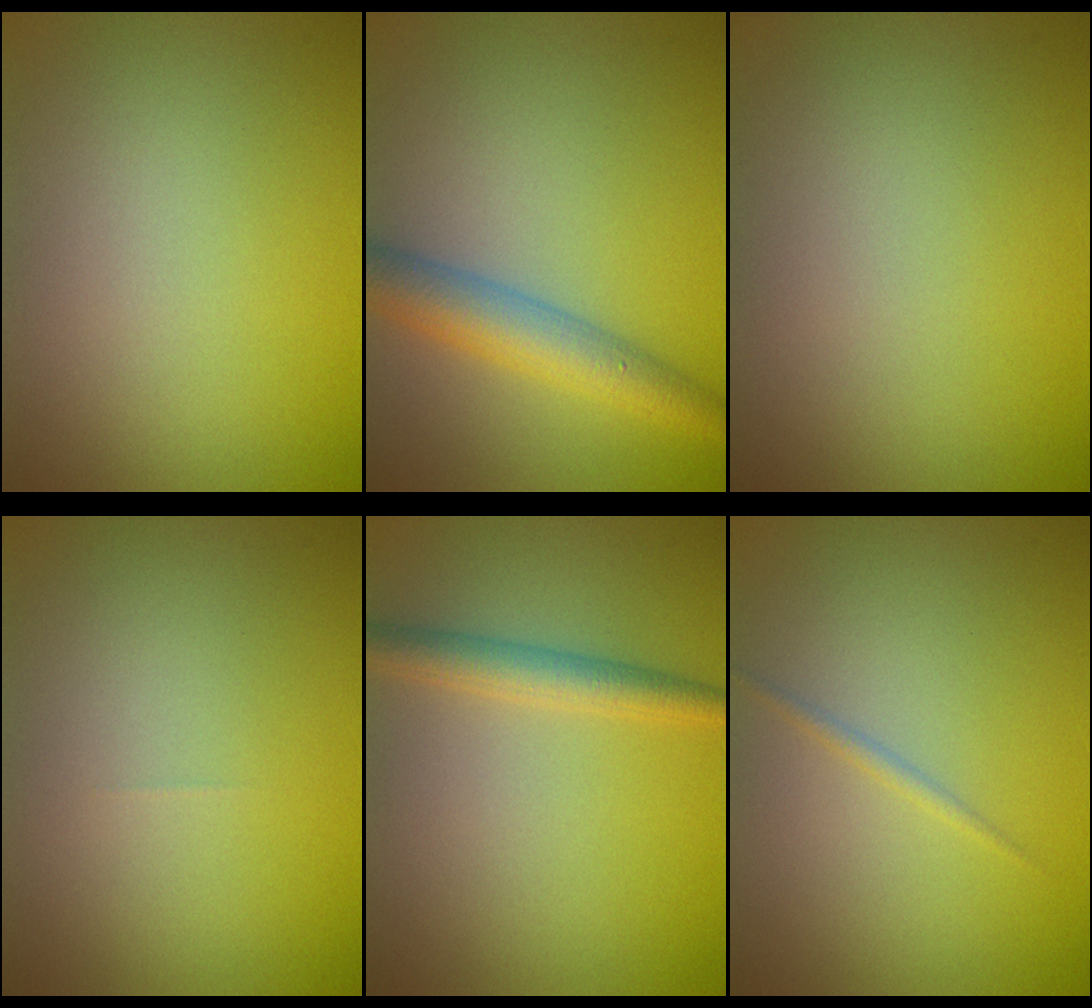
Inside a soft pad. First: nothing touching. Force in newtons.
{"total": 4.7, "press": 4.7, "slide": 0.2}
{"total": 0.0}
{"total": 0.0}
{"total": 2.7, "press": 2.7, "slide": 0.0}
{"total": 0.7, "press": 0.7, "slide": 0.1}